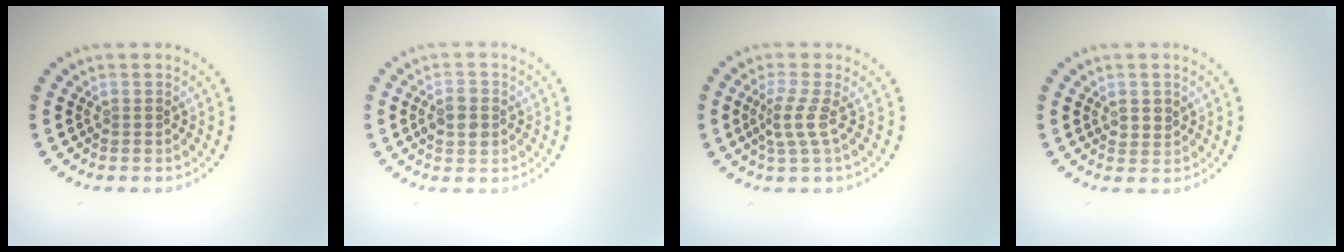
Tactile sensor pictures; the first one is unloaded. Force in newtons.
{"total": 2.8, "press": 2.8, "slide": 0.1}
{"total": 2.3, "press": 1.6, "slide": 1.7}
{"total": 1.2, "press": 1.1, "slide": 0.4}